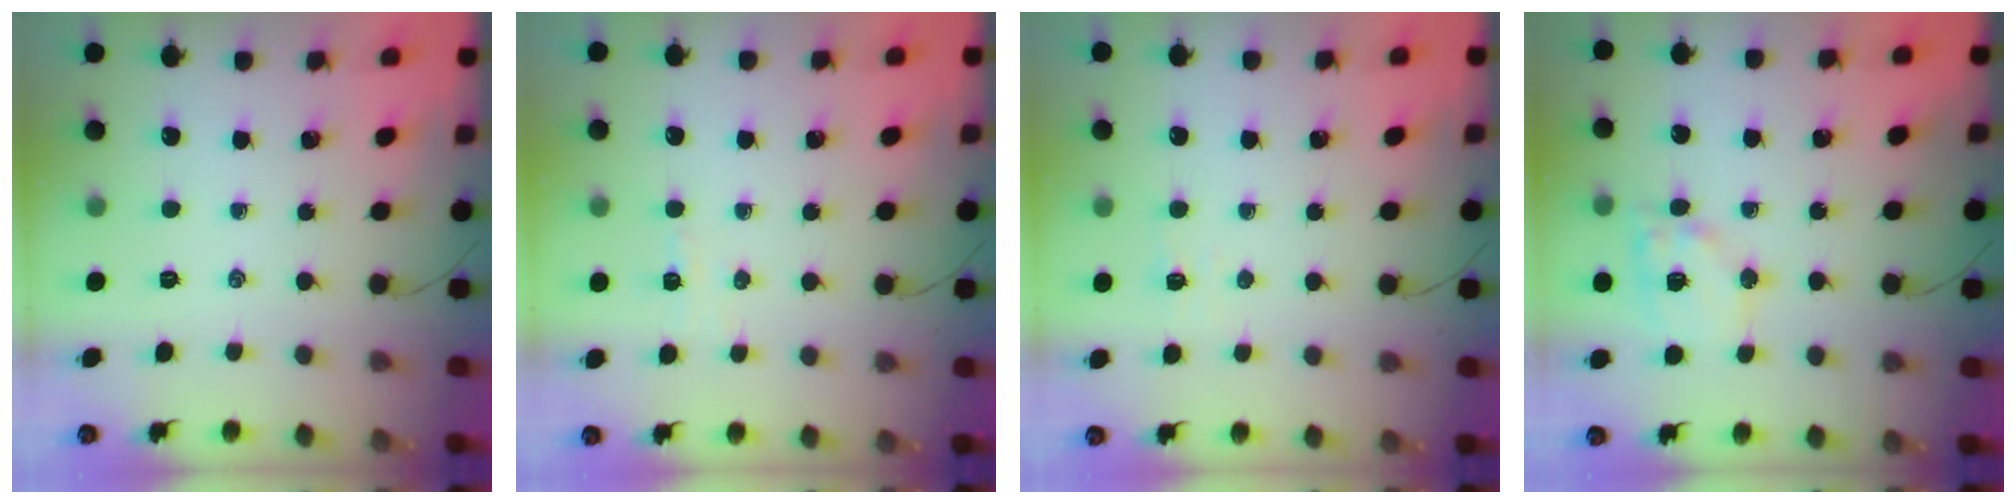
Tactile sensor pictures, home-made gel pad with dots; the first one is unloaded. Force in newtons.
{"total": 2.8, "press": 2.7, "slide": 0.7}
{"total": 1.6, "press": 1.6, "slide": 0.5}
{"total": 11.4, "press": 11.3, "slide": 1.9}